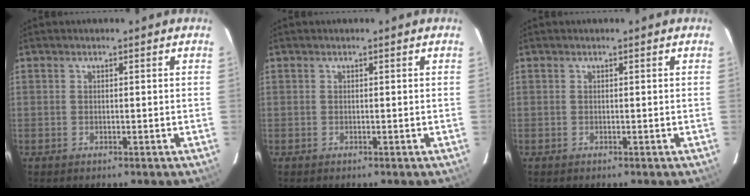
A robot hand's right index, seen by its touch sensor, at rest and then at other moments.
{"total": 0.0}
{"total": 0.0}